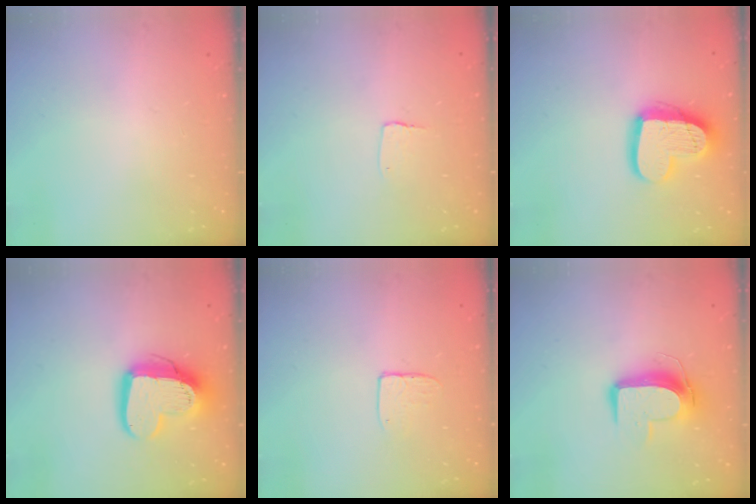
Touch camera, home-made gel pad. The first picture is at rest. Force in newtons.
{"total": 3.1, "press": 3.1, "slide": 0.3}
{"total": 17.8, "press": 17.7, "slide": 1.4}
{"total": 15.6, "press": 15.5, "slide": 1.6}
{"total": 5.4, "press": 5.4, "slide": 0.4}
{"total": 10.6, "press": 10.5, "slide": 1.0}